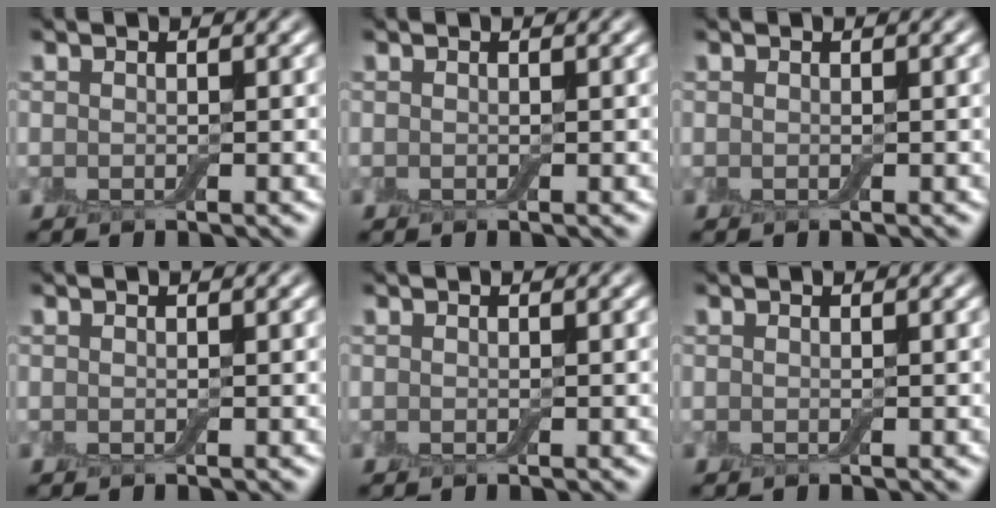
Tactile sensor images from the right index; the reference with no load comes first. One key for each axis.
{"total": 0.0}
{"total": 0.0}
{"total": 0.0}
{"total": 0.0}
{"total": 0.0}